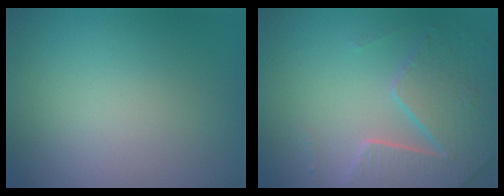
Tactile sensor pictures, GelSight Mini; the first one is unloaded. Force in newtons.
{"total": 5.7, "press": 4.8, "slide": 2.9}